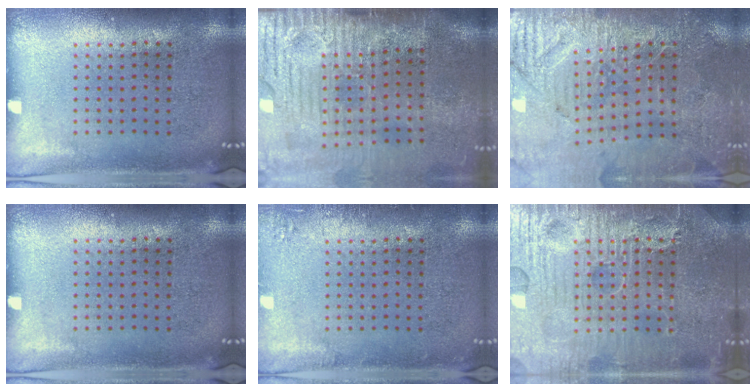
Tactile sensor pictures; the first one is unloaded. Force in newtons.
{"total": 4.6, "press": 4.0, "slide": 2.4}
{"total": 3.3, "press": 3.3, "slide": 0.3}
{"total": 0.0}
{"total": 1.3, "press": 1.2, "slide": 0.3}
{"total": 7.9, "press": 7.8, "slide": 0.9}